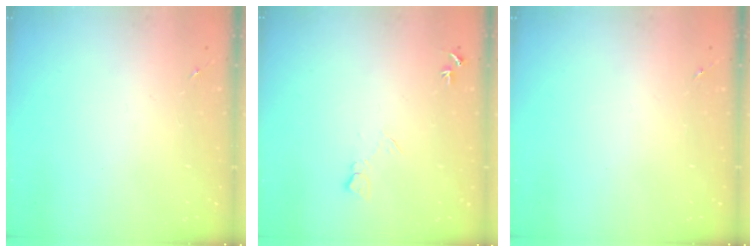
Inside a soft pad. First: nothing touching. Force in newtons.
{"total": 7.4, "press": 7.3, "slide": 0.9}
{"total": 0.0}